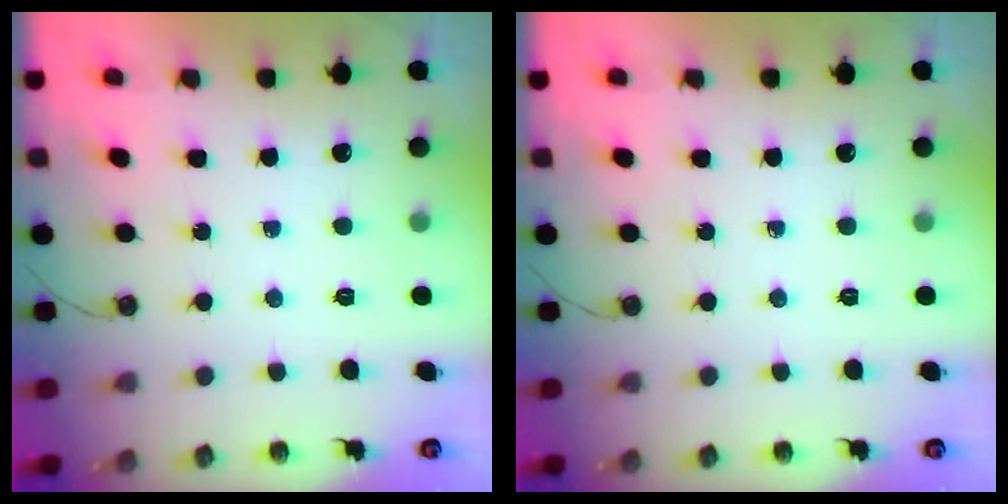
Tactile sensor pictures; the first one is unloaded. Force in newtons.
{"total": 0.0}